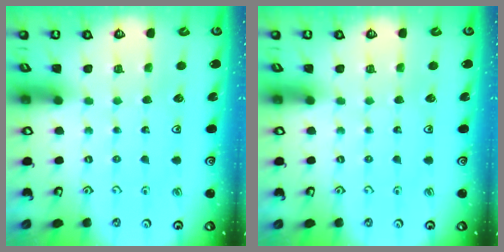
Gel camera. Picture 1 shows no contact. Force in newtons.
{"total": 0.0}